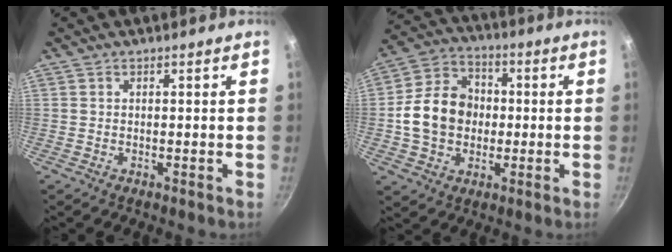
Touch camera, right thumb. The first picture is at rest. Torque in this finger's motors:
{"motor_torque": [1.06, 2.72, 1.02, -0.77, 0.29]}